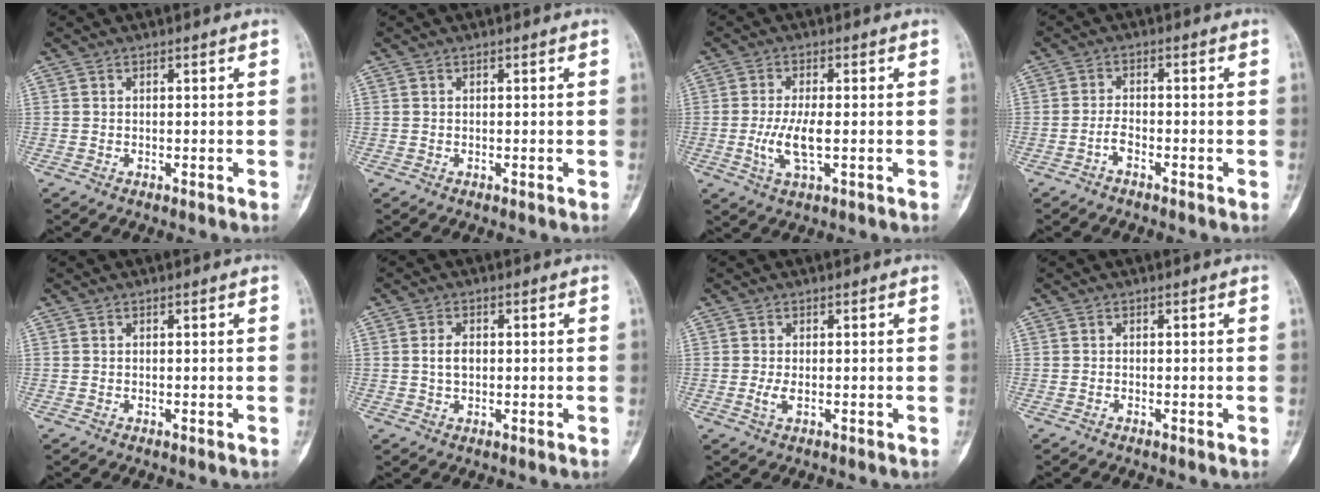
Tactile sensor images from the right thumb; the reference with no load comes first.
{"total": 0.0}
{"total": 6.4, "force": [-0.9, 2.1, 6.0], "torque": [-0.130, -0.007, -0.017]}
{"total": 2.3, "force": [-1.5, 0.9, 1.5], "torque": [-0.026, 0.016, -0.031]}
{"total": 0.0}
{"total": 2.8, "force": [0.1, 1.8, 2.1], "torque": [-0.034, 0.005, 0.000]}
{"total": 1.8, "force": [-0.3, 0.7, 1.6], "torque": [-0.043, -0.006, -0.004]}
{"total": 0.0}